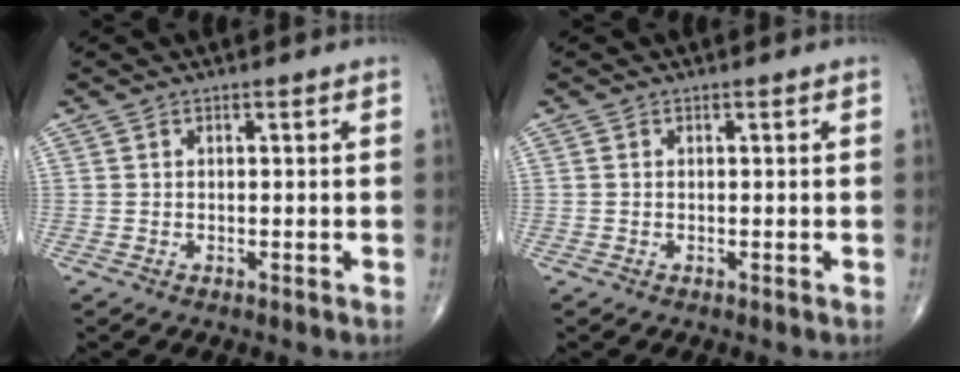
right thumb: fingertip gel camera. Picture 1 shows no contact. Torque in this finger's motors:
{"motor_torque": [0.07, 0.19, -0.27, -0.20, 0.01]}